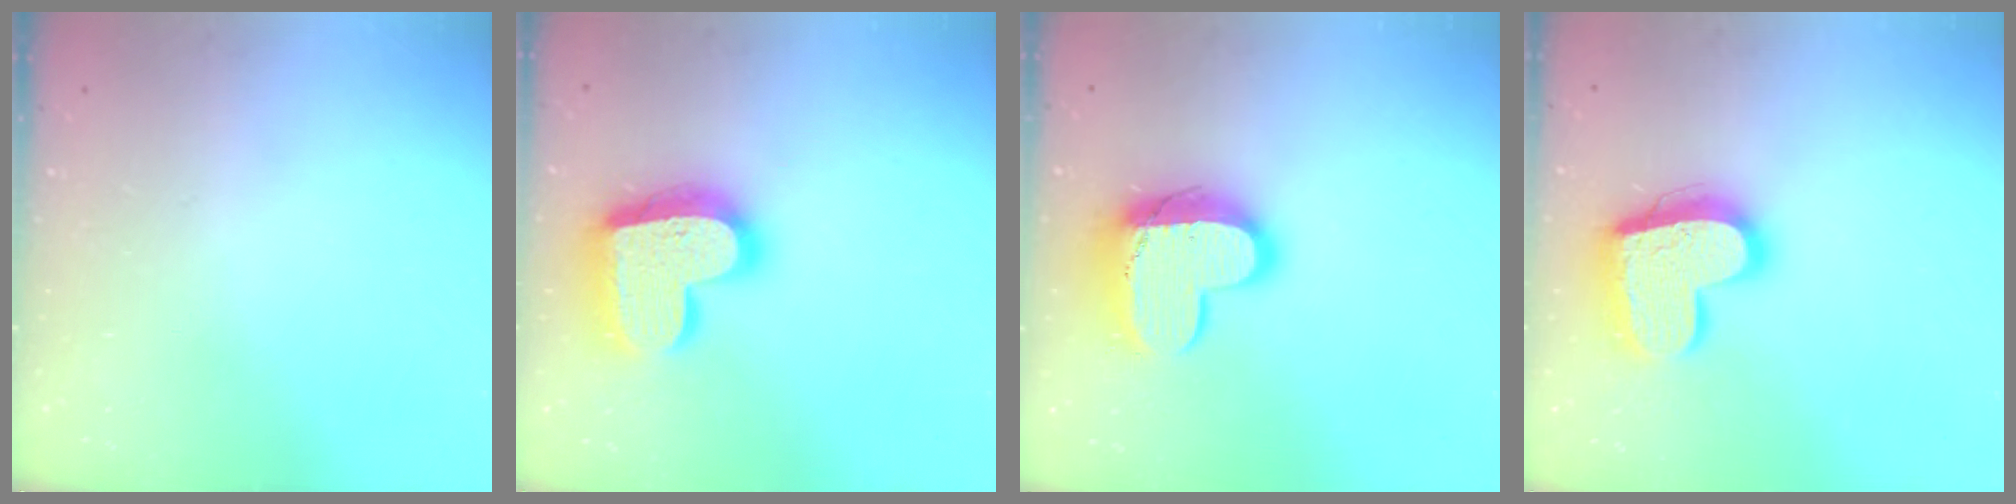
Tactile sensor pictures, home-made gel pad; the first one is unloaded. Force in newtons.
{"total": 21.7, "press": 21.6, "slide": 1.5}
{"total": 14.3, "press": 14.3, "slide": 1.2}
{"total": 18.2, "press": 18.2, "slide": 1.6}